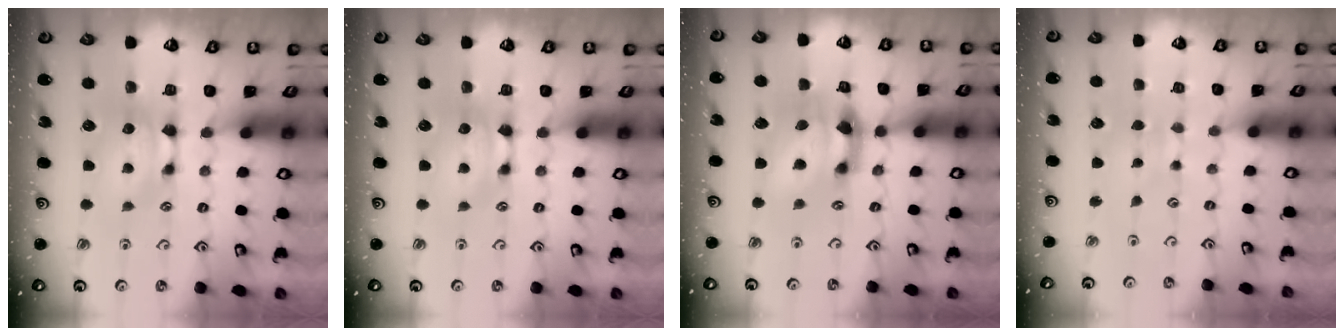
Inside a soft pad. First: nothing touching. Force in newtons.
{"total": 0.0}
{"total": 5.6, "press": 5.0, "slide": 2.5}
{"total": 4.0, "press": 4.0, "slide": 0.0}